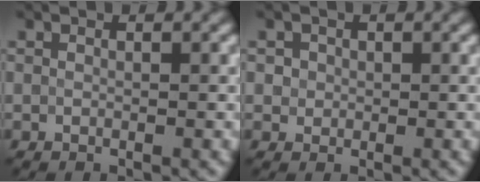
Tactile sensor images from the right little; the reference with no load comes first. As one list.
[{"total": 1.2, "force": [0.2, 1.2, 0.1], "torque": [0.019, 0.002, 0.001]}]